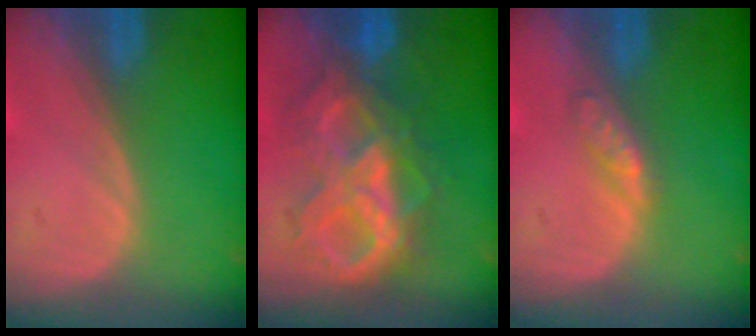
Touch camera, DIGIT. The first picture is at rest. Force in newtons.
{"total": 10.5, "press": 10.4, "slide": 1.1}
{"total": 2.7, "press": 2.7, "slide": 0.3}